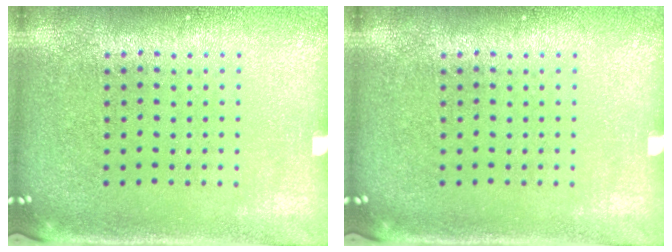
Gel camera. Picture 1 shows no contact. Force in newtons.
{"total": 0.0}